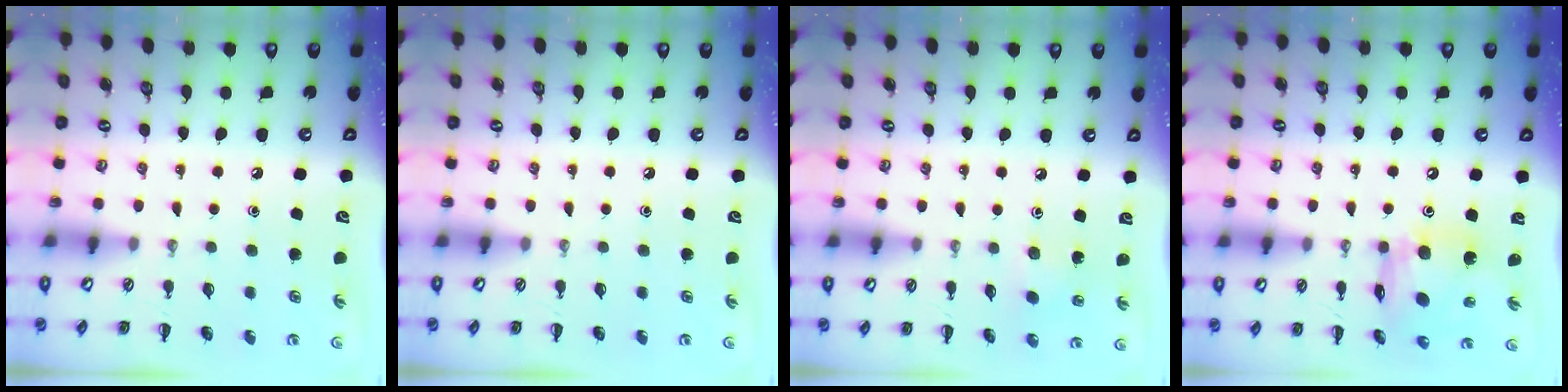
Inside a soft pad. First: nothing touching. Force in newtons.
{"total": 0.0}
{"total": 2.4, "press": 2.3, "slide": 0.7}
{"total": 14.1, "press": 14.1, "slide": 1.1}